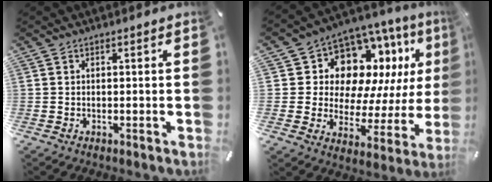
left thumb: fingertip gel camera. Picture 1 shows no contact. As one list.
[{"total": 12.8, "force": [6.6, 9.7, 5.2], "torque": [-0.092, -0.063, 0.125]}]